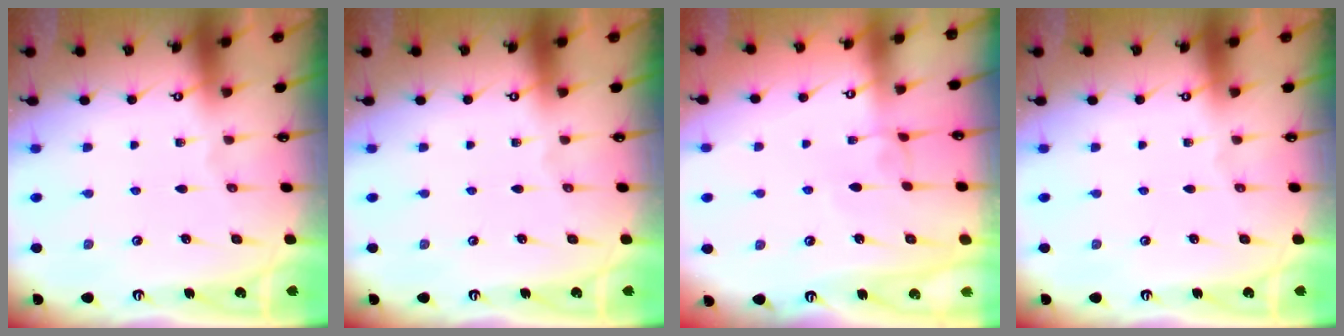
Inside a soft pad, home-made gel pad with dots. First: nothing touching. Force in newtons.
{"total": 0.0}
{"total": 2.8, "press": 2.8, "slide": 0.2}
{"total": 0.0}